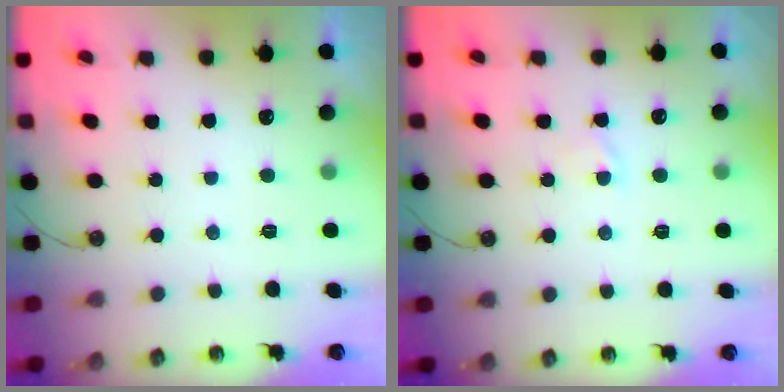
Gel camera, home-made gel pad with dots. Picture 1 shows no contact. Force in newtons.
{"total": 0.9, "press": 0.9, "slide": 0.2}